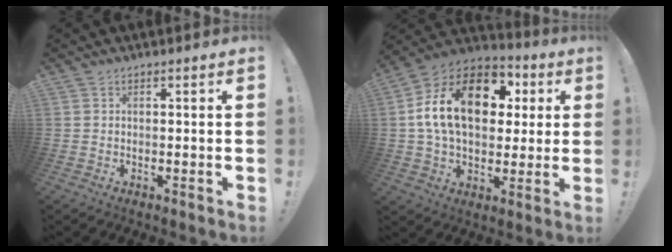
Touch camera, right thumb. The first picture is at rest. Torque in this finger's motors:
{"motor_torque": [0.67, 0.78, 1.62, 0.36, 0.57]}